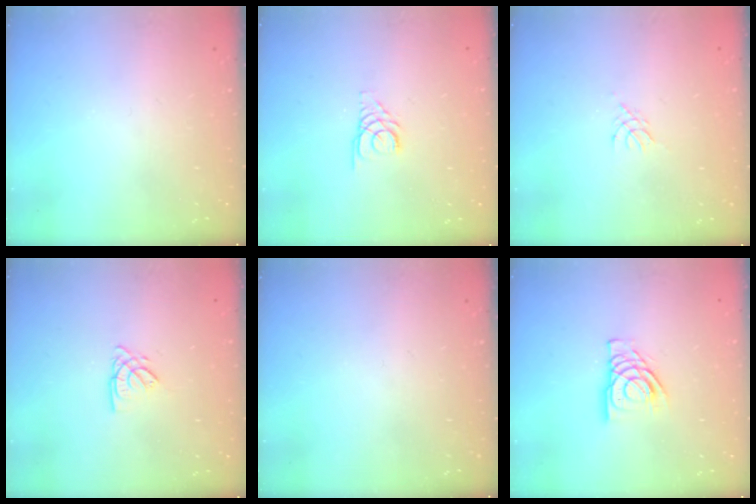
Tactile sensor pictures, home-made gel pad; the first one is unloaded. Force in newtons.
{"total": 3.4, "press": 3.3, "slide": 0.3}
{"total": 2.7, "press": 2.6, "slide": 0.6}
{"total": 2.7, "press": 2.7, "slide": 0.3}
{"total": 0.0}
{"total": 11.3, "press": 11.1, "slide": 1.6}